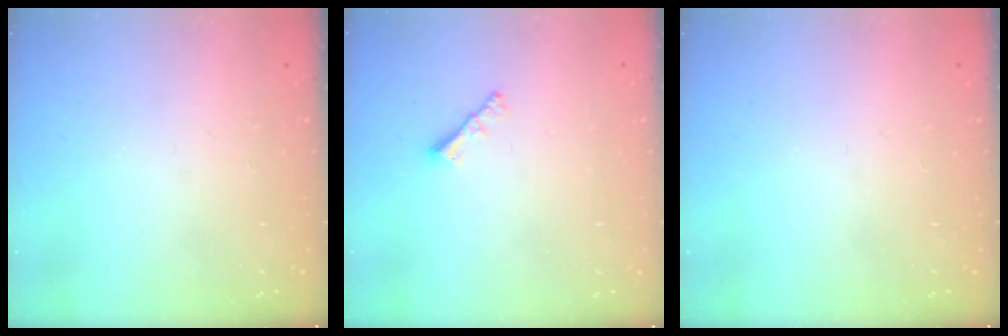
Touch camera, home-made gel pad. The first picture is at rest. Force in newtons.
{"total": 2.0, "press": 2.0, "slide": 0.5}
{"total": 0.0}